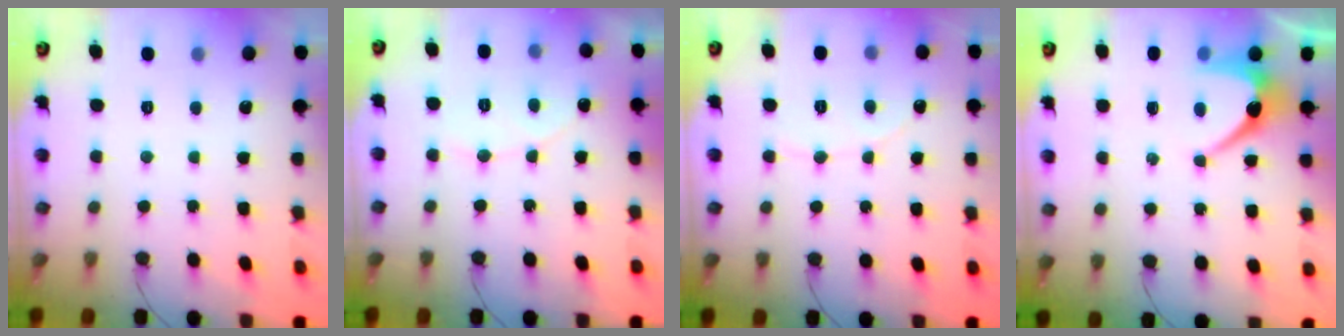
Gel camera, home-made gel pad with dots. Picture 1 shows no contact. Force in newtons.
{"total": 6.5, "press": 6.5, "slide": 0.4}
{"total": 3.3, "press": 3.3, "slide": 0.2}
{"total": 6.9, "press": 6.9, "slide": 0.8}